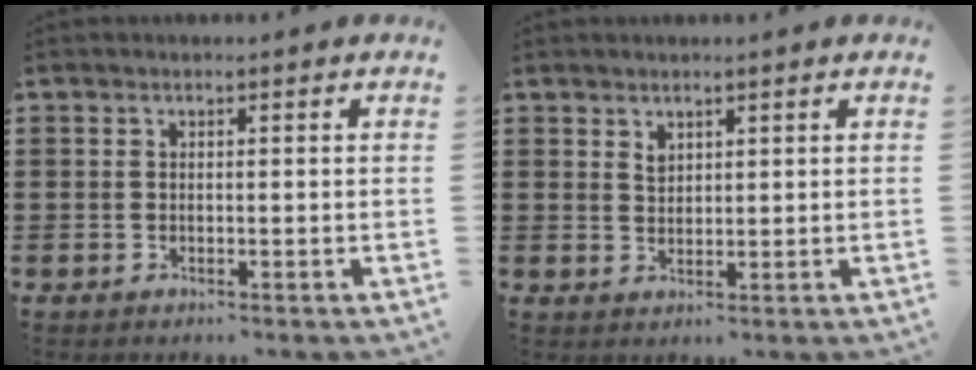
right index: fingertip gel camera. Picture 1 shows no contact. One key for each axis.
{"total": 1.6, "fx": 1.2, "fy": 0.9, "fz": 0.4, "tx": -0.009, "ty": 0.002, "tz": 0.024}